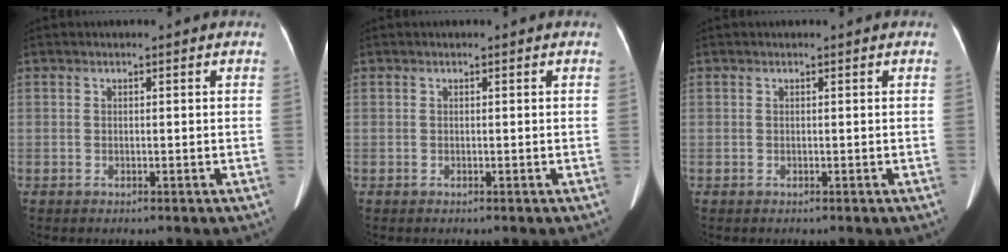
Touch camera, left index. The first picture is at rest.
{"total": 0.0}
{"total": 0.0}